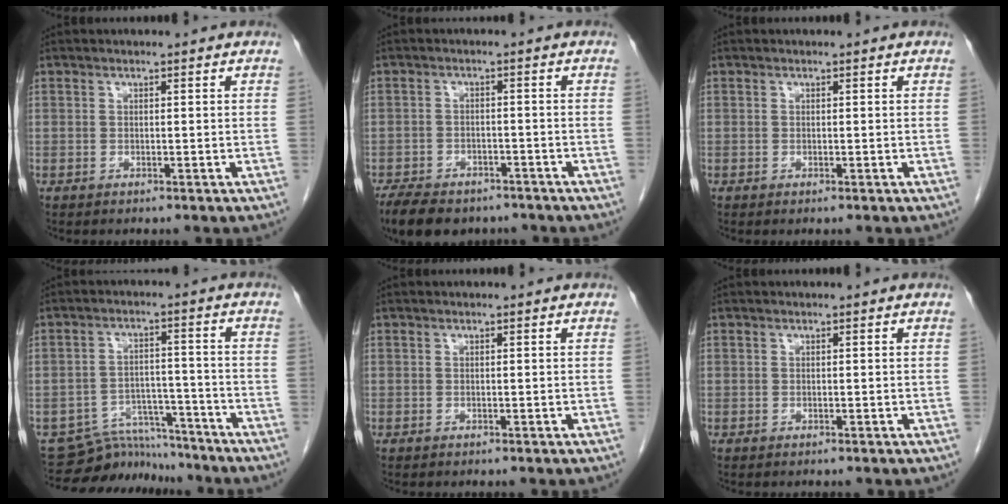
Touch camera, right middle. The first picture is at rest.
{"total": 11.7, "force": [-8.9, 5.6, 5.1], "torque": [-0.099, -0.003, -0.129]}
{"total": 0.0}
{"total": 9.0, "force": [-8.7, 2.0, -0.5], "torque": [0.008, 0.017, -0.144]}
{"total": 0.0}
{"total": 0.0}